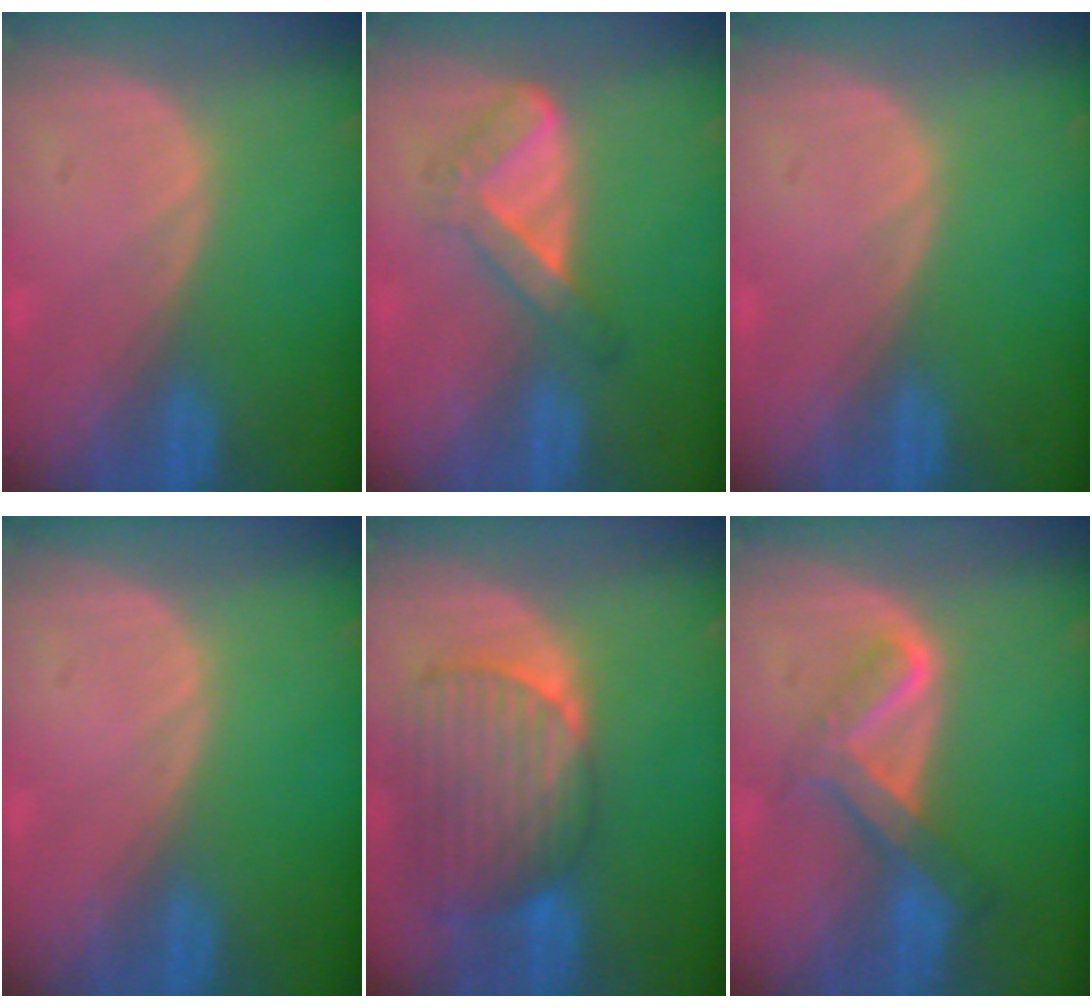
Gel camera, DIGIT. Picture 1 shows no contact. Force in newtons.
{"total": 5.6, "press": 4.7, "slide": 3.0}
{"total": 0.0}
{"total": 0.0}
{"total": 9.6, "press": 8.5, "slide": 4.5}
{"total": 6.7, "press": 5.6, "slide": 3.6}